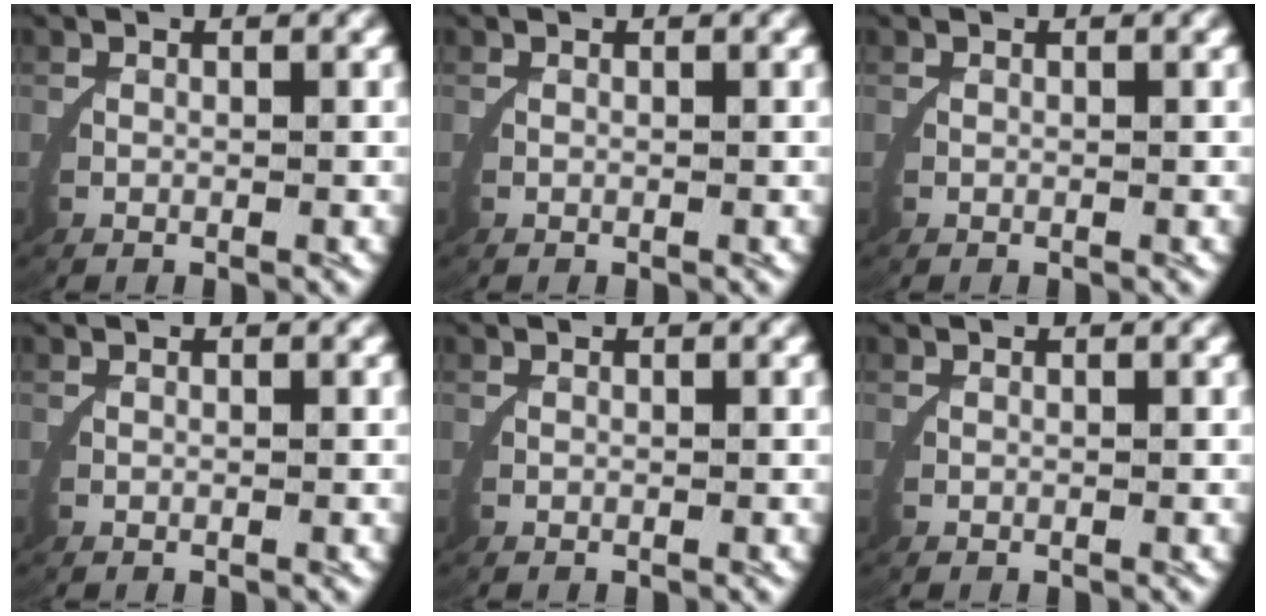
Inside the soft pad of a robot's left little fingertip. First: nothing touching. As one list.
[{"total": 0.0}, {"total": 0.0}, {"total": 0.0}, {"total": 0.0}, {"total": 0.0}]